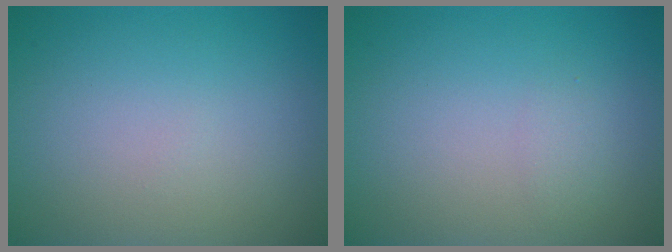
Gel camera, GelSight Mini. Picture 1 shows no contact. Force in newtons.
{"total": 0.9, "press": 0.9, "slide": 0.0}